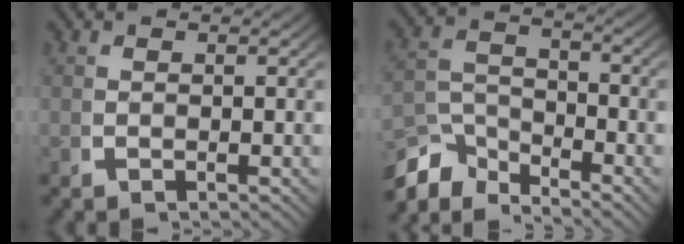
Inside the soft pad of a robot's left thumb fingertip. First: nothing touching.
{"total": 5.9, "force": [-3.7, 3.3, 3.2], "torque": [-0.046, -0.017, -0.065]}